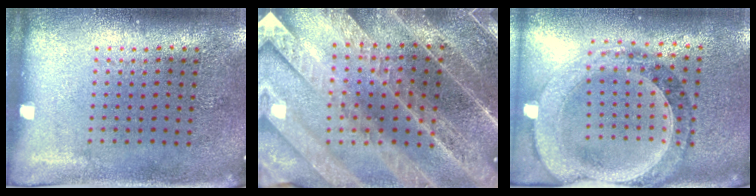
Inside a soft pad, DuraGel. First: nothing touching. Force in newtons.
{"total": 3.6, "press": 3.4, "slide": 1.2}
{"total": 1.4, "press": 1.4, "slide": 0.3}